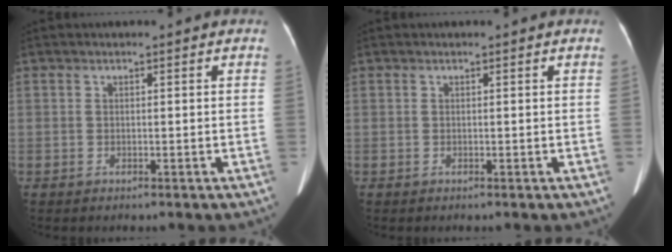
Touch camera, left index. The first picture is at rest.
{"total": 0.0}